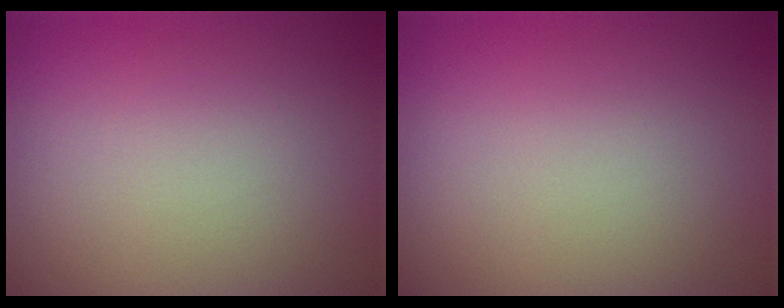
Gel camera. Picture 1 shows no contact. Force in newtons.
{"total": 0.0}